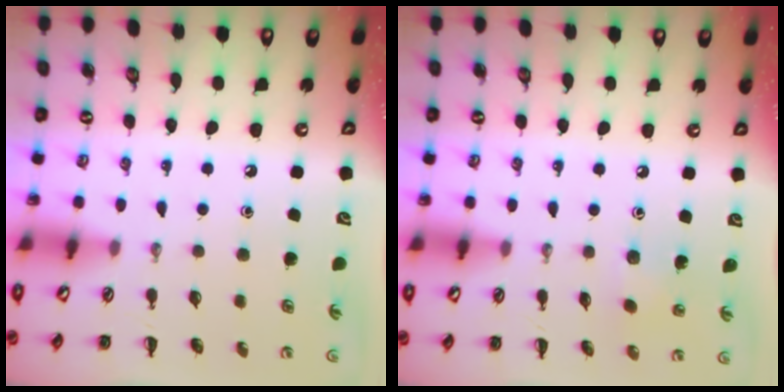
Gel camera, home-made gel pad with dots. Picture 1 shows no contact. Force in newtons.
{"total": 4.3, "press": 4.1, "slide": 1.3}